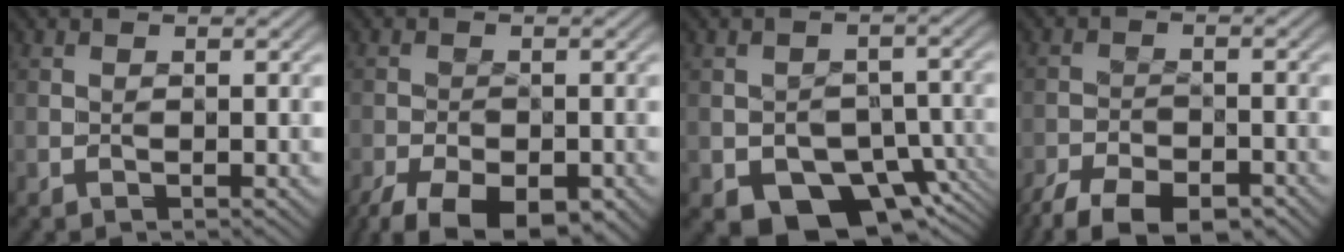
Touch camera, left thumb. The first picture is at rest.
{"total": 9.5, "force": [-6.7, 4.1, 5.4], "torque": [-0.097, -0.030, -0.096]}
{"total": 9.3, "force": [-5.3, 5.9, 4.9], "torque": [-0.072, -0.019, -0.079]}
{"total": 8.6, "force": [-7.1, 3.1, 3.8], "torque": [-0.058, -0.021, -0.116]}